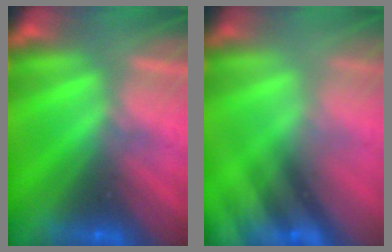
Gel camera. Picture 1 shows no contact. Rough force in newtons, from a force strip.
{"total": 9.4}